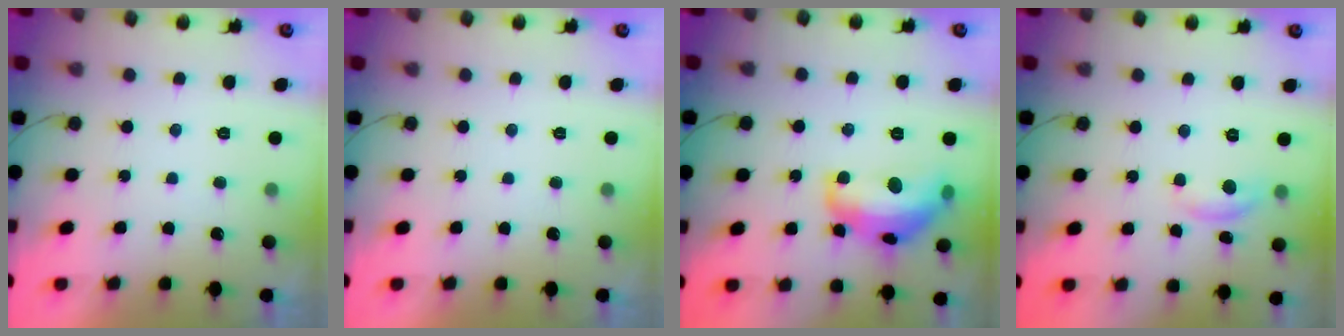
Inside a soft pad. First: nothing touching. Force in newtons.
{"total": 0.0}
{"total": 16.1, "press": 16.1, "slide": 0.9}
{"total": 6.7, "press": 6.7, "slide": 0.4}